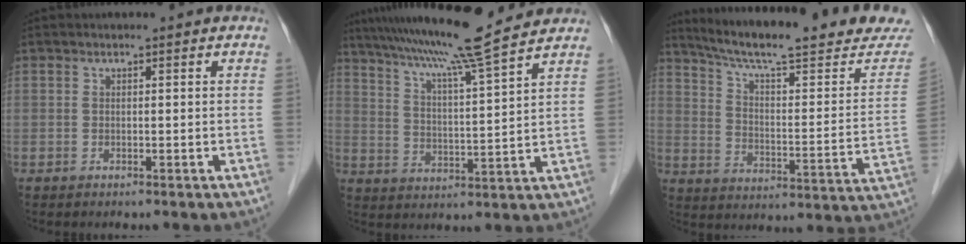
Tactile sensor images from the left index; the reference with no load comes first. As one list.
[{"total": 14.0, "force": [12.0, -1.7, 7.1], "torque": [-0.128, 0.006, 0.185]}, {"total": 25.3, "force": [22.0, 3.1, 12.2], "torque": [-0.184, -0.042, 0.293]}]